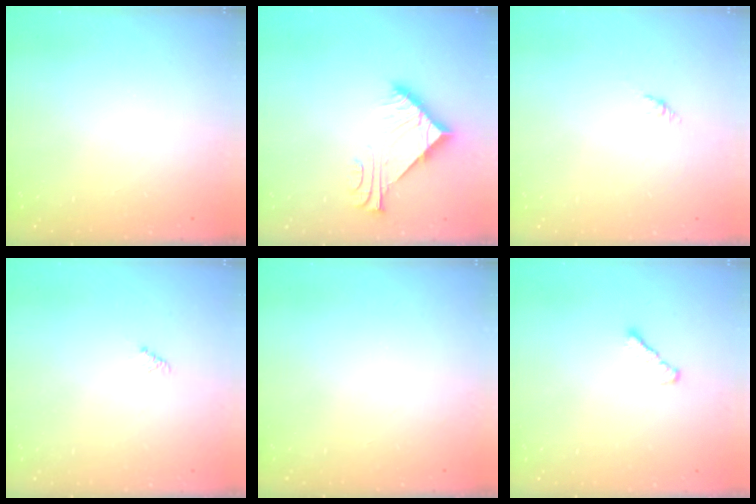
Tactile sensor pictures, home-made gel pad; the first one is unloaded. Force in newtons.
{"total": 9.4, "press": 9.4, "slide": 0.8}
{"total": 2.7, "press": 2.6, "slide": 0.7}
{"total": 1.1, "press": 1.1, "slide": 0.3}
{"total": 0.0}
{"total": 2.5, "press": 2.4, "slide": 0.6}